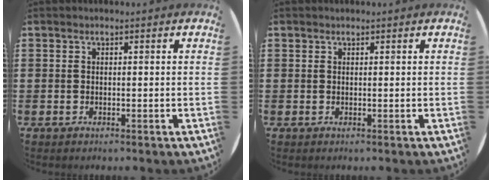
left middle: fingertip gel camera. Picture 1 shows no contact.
{"total": 0.0}